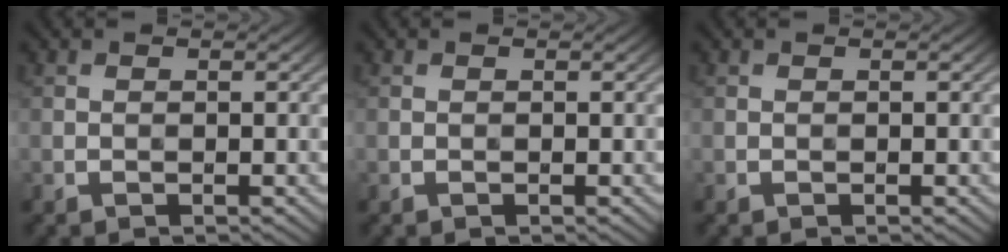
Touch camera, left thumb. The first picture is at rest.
{"total": 0.0}
{"total": 0.0}